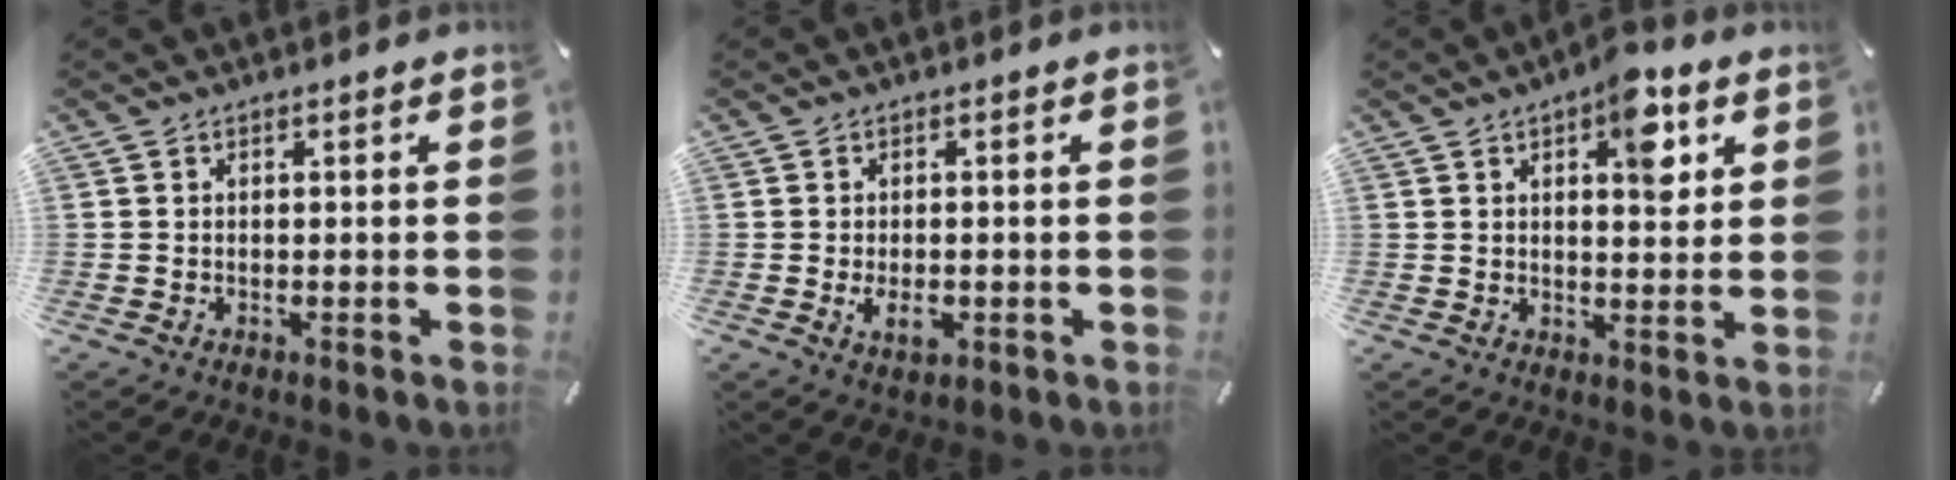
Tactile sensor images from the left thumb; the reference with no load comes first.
{"total": 3.7, "force": [-0.9, 2.2, 2.8], "torque": [-0.061, -0.008, -0.021]}
{"total": 9.1, "force": [4.1, 4.3, 6.9], "torque": [-0.077, -0.019, 0.062]}